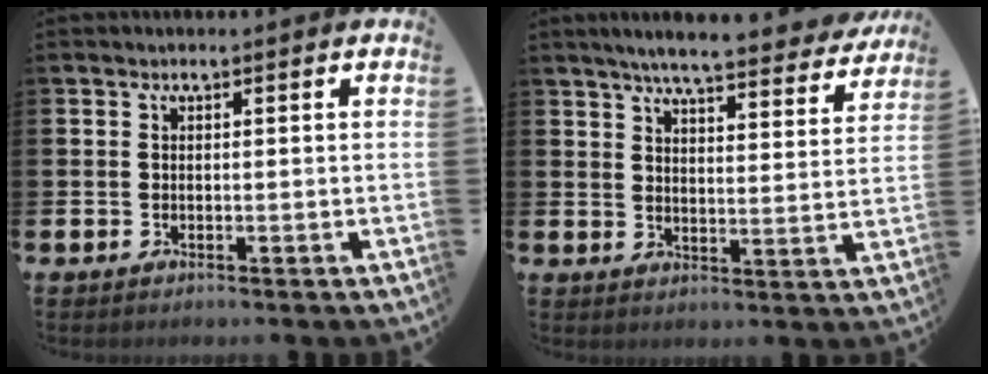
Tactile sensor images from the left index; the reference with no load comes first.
{"total": 6.3, "force": [5.8, 0.4, 2.4], "torque": [-0.057, -0.035, 0.097]}